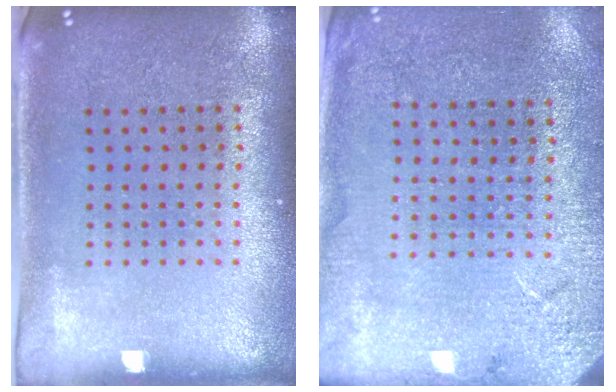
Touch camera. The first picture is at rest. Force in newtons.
{"total": 2.6, "press": 2.6, "slide": 0.2}